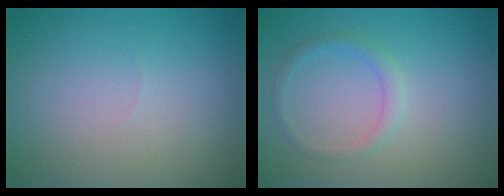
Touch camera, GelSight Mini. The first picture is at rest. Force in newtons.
{"total": 1.4, "press": 1.4, "slide": 0.1}